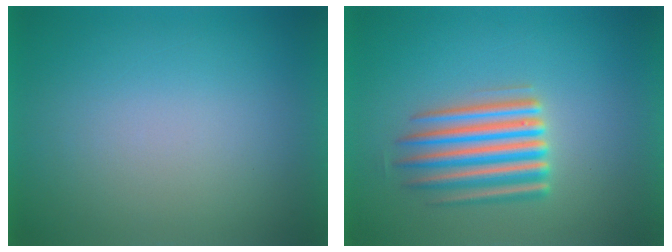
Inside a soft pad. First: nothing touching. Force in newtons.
{"total": 5.7}